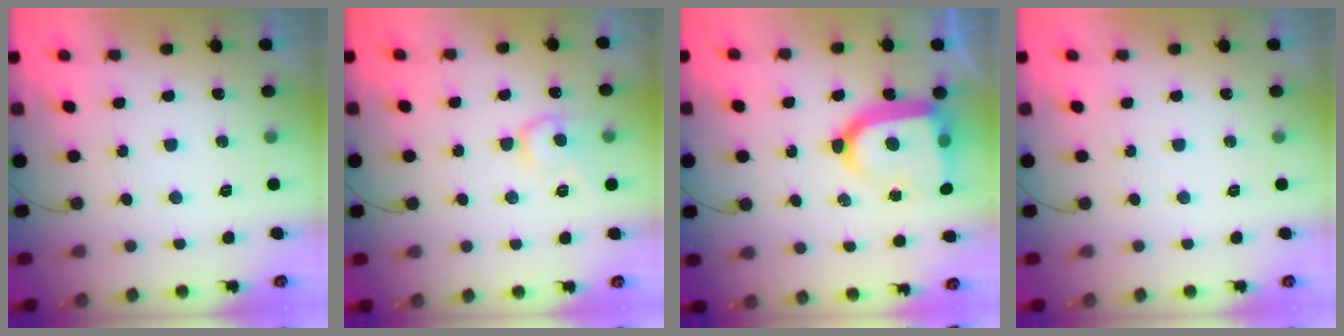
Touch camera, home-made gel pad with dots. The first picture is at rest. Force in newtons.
{"total": 10.1, "press": 10.1, "slide": 0.9}
{"total": 17.5, "press": 17.5, "slide": 1.5}
{"total": 0.0}